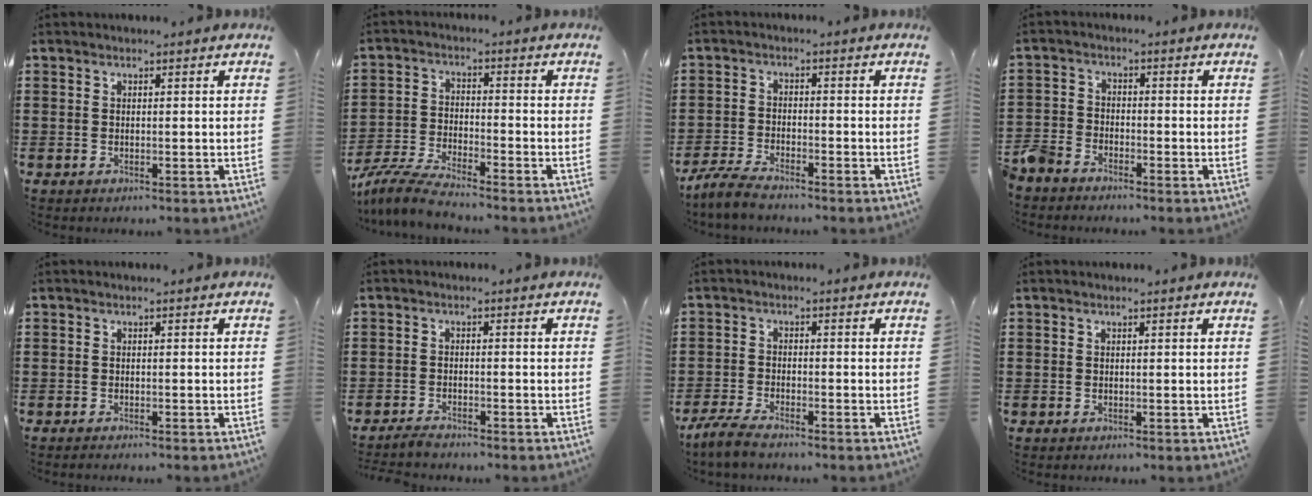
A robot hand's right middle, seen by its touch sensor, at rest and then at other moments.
{"total": 5.5, "force": [-5.0, 0.3, 2.1], "torque": [-0.055, -0.009, -0.101]}
{"total": 3.8, "force": [-3.5, 0.5, 1.5], "torque": [-0.047, -0.004, -0.075]}
{"total": 3.8, "force": [-3.6, 1.2, 0.5], "torque": [-0.040, -0.005, -0.081]}
{"total": 0.5, "force": [-0.5, -0.1, 0.1], "torque": [-0.003, -0.001, -0.010]}
{"total": 1.9, "force": [-1.8, 0.2, 0.3], "torque": [-0.017, -0.001, -0.039]}
{"total": 3.2, "force": [-2.9, 0.2, 1.4], "torque": [-0.046, -0.006, -0.063]}
{"total": 0.0}